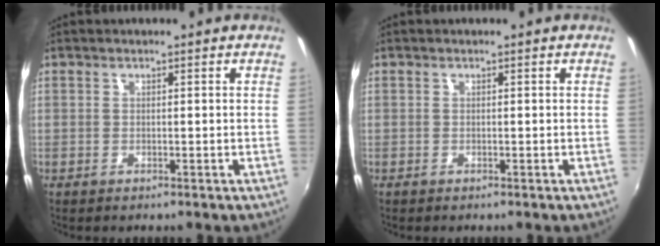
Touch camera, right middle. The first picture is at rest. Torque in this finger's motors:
{"motor_torque": [0.06, -0.06, 0.00, 0.01]}